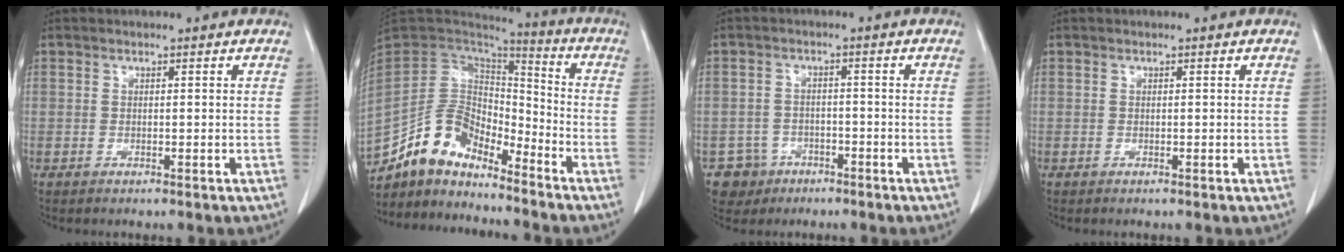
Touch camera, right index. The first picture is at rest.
{"total": 12.4, "force": [-10.5, 4.9, 4.5], "torque": [-0.087, 0.045, -0.199]}
{"total": 5.2, "force": [-2.9, 4.3, 0.0], "torque": [0.003, 0.011, -0.044]}
{"total": 0.0}